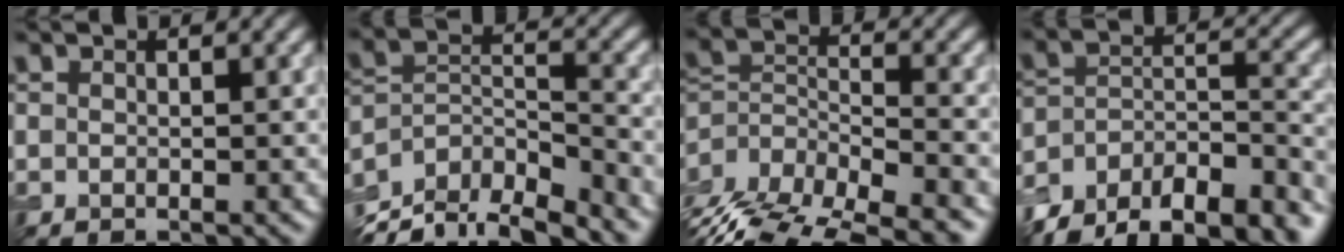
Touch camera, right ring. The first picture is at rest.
{"total": 9.3, "force": [-7.5, 3.5, 4.1], "torque": [-0.085, 0.007, -0.120]}
{"total": 12.0, "force": [-9.0, 6.1, 5.1], "torque": [-0.114, 0.005, -0.104]}
{"total": 13.0, "force": [-10.7, 5.0, 5.3], "torque": [-0.097, 0.012, -0.157]}